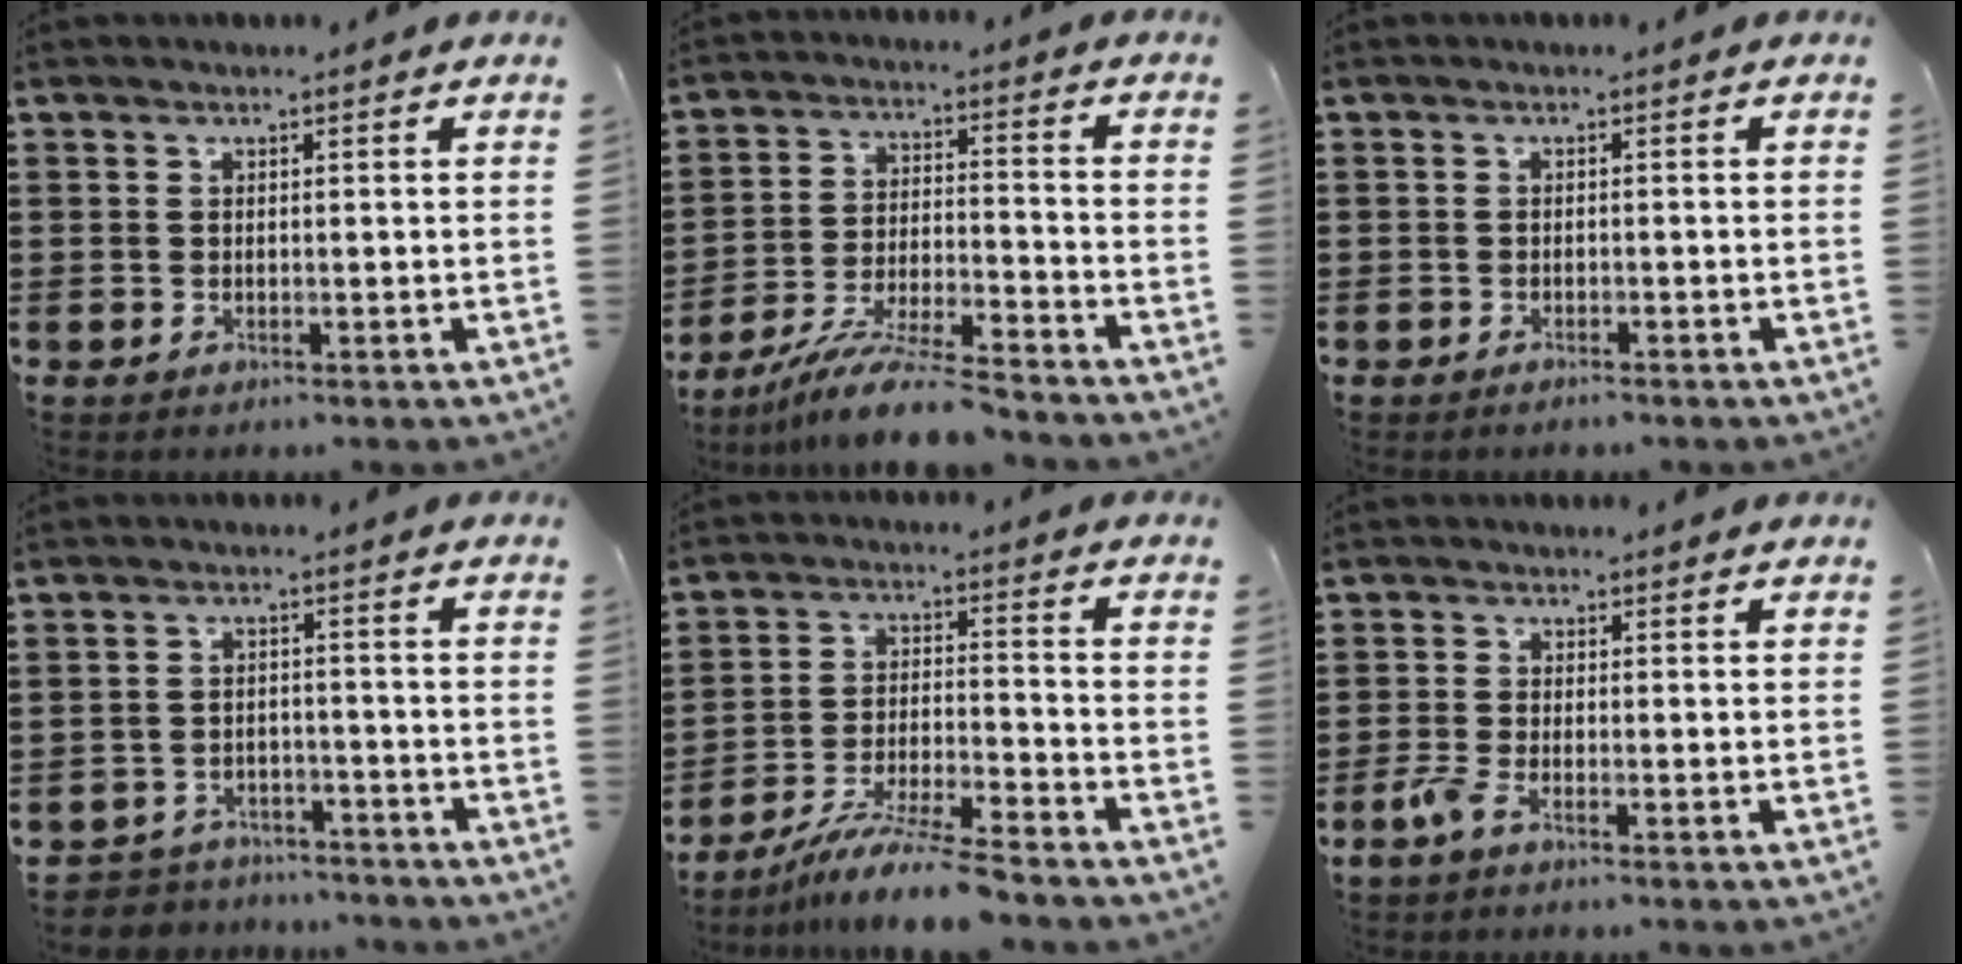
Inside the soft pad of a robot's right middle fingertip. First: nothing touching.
{"total": 10.1, "force": [-8.9, 0.5, 4.8], "torque": [-0.093, 0.008, -0.173]}
{"total": 0.8, "force": [-0.8, 0.1, 0.2], "torque": [-0.006, -0.001, -0.016]}
{"total": 3.8, "force": [-3.7, 0.8, -0.3], "torque": [-0.004, 0.001, -0.081]}
{"total": 8.8, "force": [-7.9, -0.2, 3.9], "torque": [-0.078, -0.002, -0.154]}
{"total": 2.3, "force": [-1.5, 0.5, 1.7], "torque": [-0.052, -0.007, -0.034]}